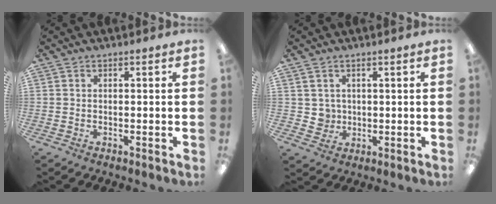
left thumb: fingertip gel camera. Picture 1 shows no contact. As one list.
[{"total": 3.5, "force": [1.5, 3.1, 0.2], "torque": [-0.008, -0.002, 0.028]}]